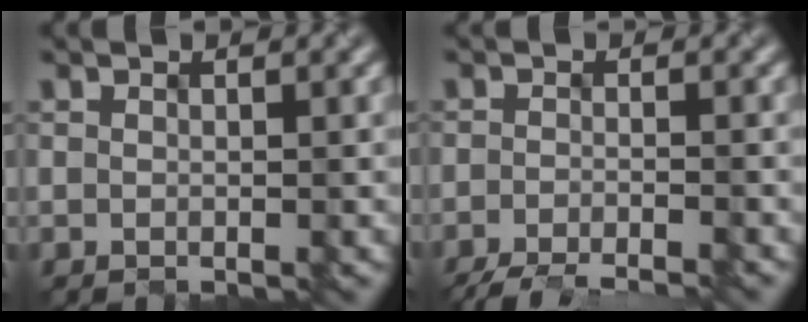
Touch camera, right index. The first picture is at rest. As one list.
[{"total": 5.7, "force": [-4.9, 0.9, 2.7], "torque": [-0.038, -0.022, -0.078]}]